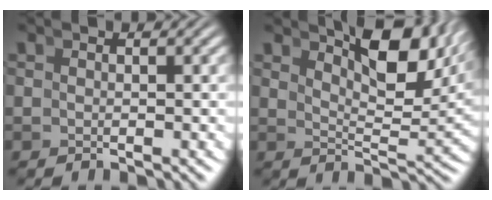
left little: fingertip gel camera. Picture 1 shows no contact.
{"total": 7.4, "force": [4.7, 1.5, 5.5], "torque": [-0.061, 0.006, 0.069]}